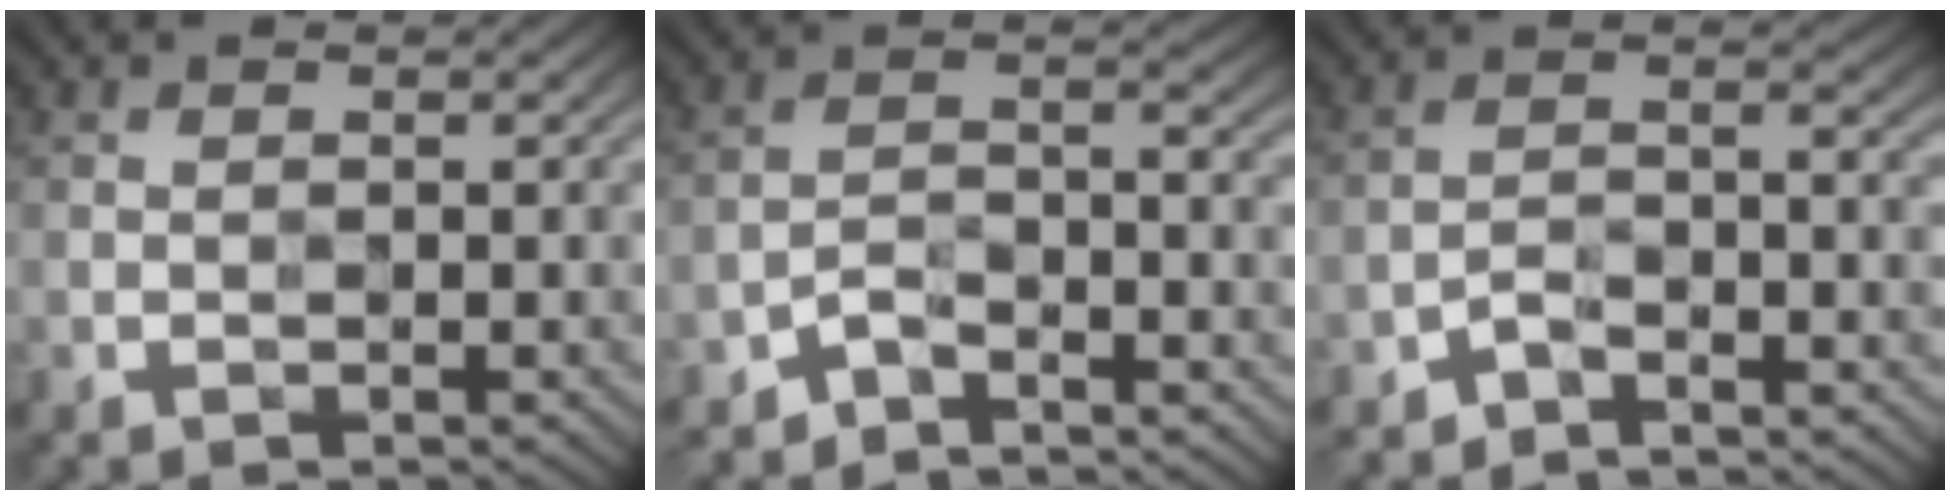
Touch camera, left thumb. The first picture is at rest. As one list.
[{"total": 5.8, "force": [-5.1, 1.3, 2.5], "torque": [-0.048, 0.000, -0.102]}, {"total": 5.2, "force": [-4.5, 1.0, 2.3], "torque": [-0.045, 0.002, -0.087]}]